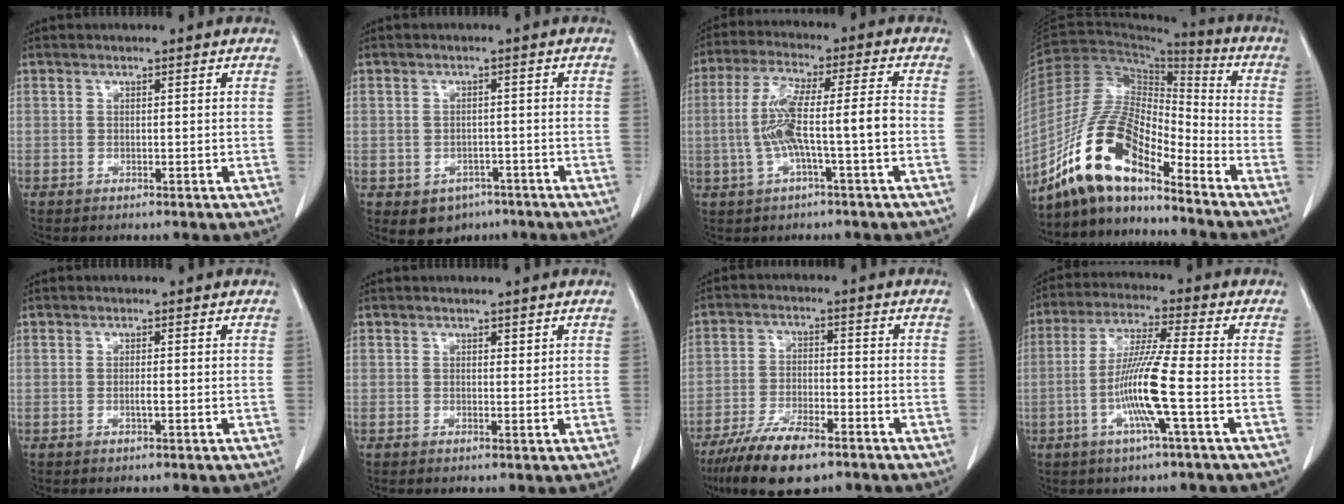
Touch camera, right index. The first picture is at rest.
{"total": 4.9, "force": [-2.7, 3.8, 1.3], "torque": [-0.012, 0.005, -0.028]}
{"total": 9.9, "force": [-1.8, 0.7, 9.7], "torque": [-0.191, 0.023, -0.034]}
{"total": 12.3, "force": [-9.0, 3.4, 7.6], "torque": [-0.162, 0.018, -0.170]}
{"total": 1.0, "force": [-0.2, 0.0, 1.0], "torque": [-0.021, -0.002, -0.005]}
{"total": 0.8, "force": [0.5, 0.4, 0.4], "torque": [-0.001, -0.004, 0.006]}
{"total": 10.6, "force": [-7.6, 2.9, 6.8], "torque": [-0.124, -0.017, -0.134]}
{"total": 10.3, "force": [-2.7, -0.8, 9.9], "torque": [-0.196, -0.009, -0.058]}